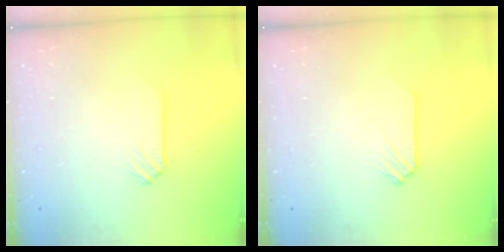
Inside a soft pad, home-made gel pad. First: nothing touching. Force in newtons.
{"total": 0.0}